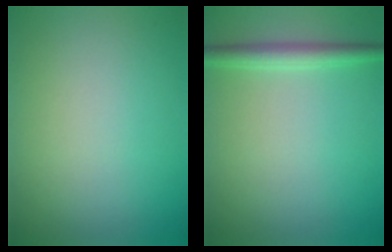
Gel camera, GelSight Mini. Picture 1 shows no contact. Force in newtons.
{"total": 2.2, "press": 2.2, "slide": 0.0}